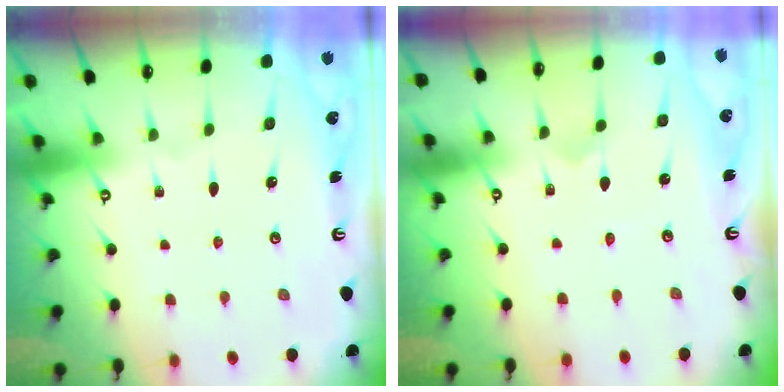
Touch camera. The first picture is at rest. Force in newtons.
{"total": 0.0}